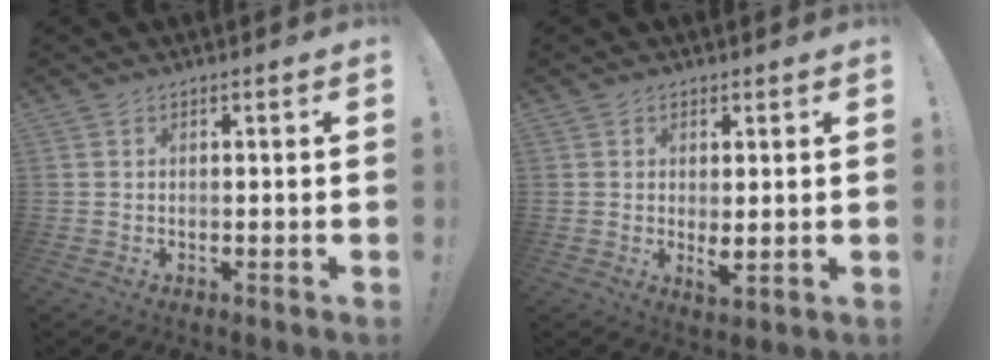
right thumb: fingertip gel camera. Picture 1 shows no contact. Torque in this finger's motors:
{"motor_torque": [0.11, -0.05, -0.08, 0.44, -0.01]}